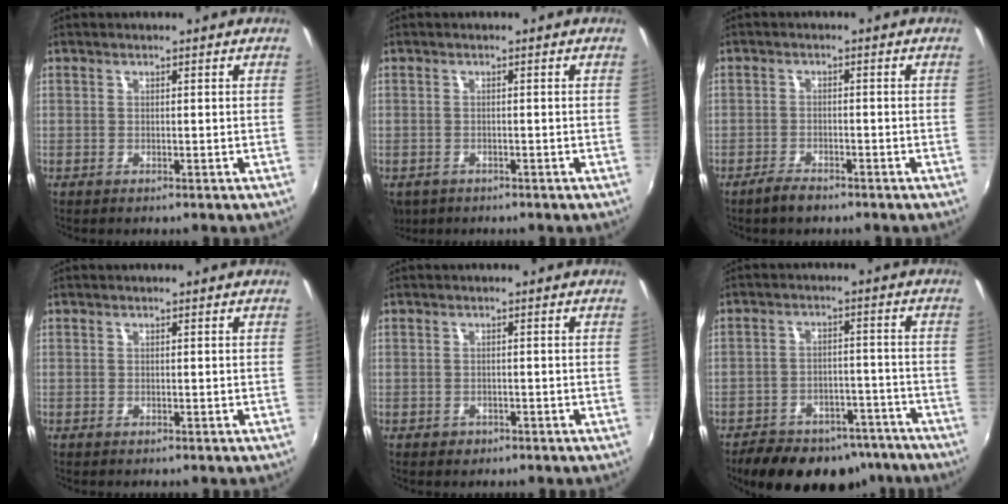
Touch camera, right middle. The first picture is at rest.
{"total": 5.1, "force": [-2.9, 3.5, 2.3], "torque": [-0.056, -0.017, -0.041]}
{"total": 3.1, "force": [-2.6, 1.1, 1.3], "torque": [-0.040, -0.003, -0.050]}
{"total": 0.0}
{"total": 1.5, "force": [-0.8, 1.2, 0.3], "torque": [-0.007, -0.003, -0.010]}
{"total": 18.5, "force": [-14.5, 8.8, 7.4], "torque": [-0.154, 0.014, -0.183]}